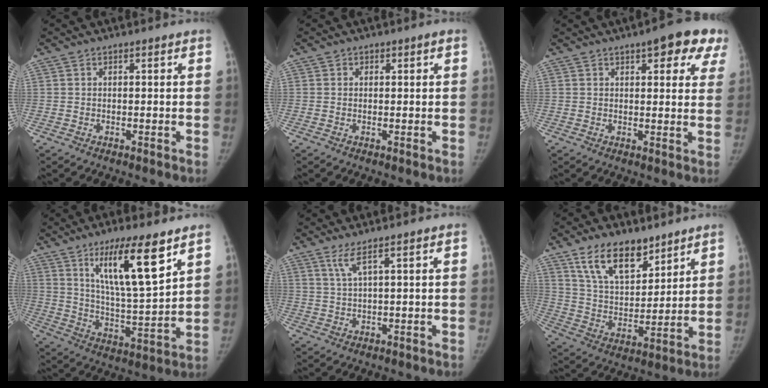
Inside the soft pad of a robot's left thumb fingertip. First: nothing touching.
{"total": 0.8, "force": [0.3, 0.6, 0.4], "torque": [0.004, 0.001, 0.002]}
{"total": 11.9, "force": [6.6, 4.0, 9.1], "torque": [-0.072, -0.017, 0.070]}
{"total": 15.9, "force": [8.8, 2.9, 13.0], "torque": [-0.210, -0.055, 0.163]}
{"total": 2.9, "force": [1.8, -0.4, 2.3], "torque": [-0.060, -0.011, 0.048]}
{"total": 13.9, "force": [9.5, 6.7, 7.6], "torque": [-0.098, -0.059, 0.181]}